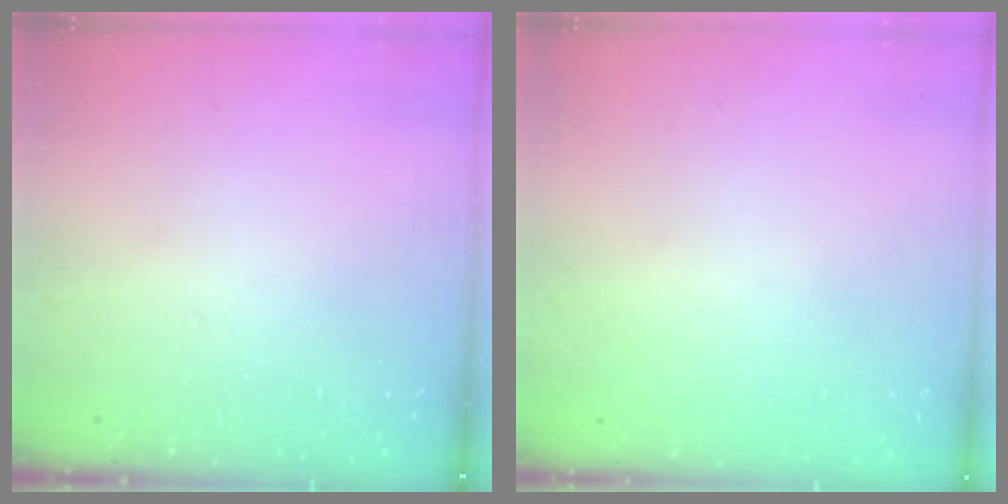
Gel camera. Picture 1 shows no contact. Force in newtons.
{"total": 0.0}